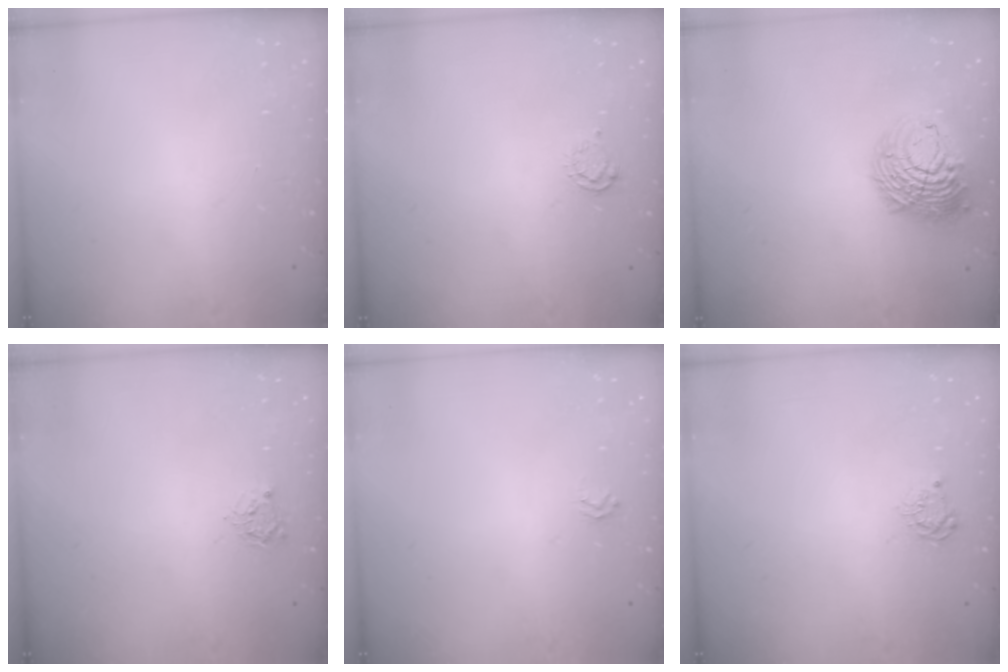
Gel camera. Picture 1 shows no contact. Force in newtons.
{"total": 3.7, "press": 3.7, "slide": 0.5}
{"total": 13.8, "press": 13.7, "slide": 1.8}
{"total": 3.7, "press": 3.7, "slide": 0.4}
{"total": 2.5, "press": 2.5, "slide": 0.3}
{"total": 4.8, "press": 4.8, "slide": 0.6}